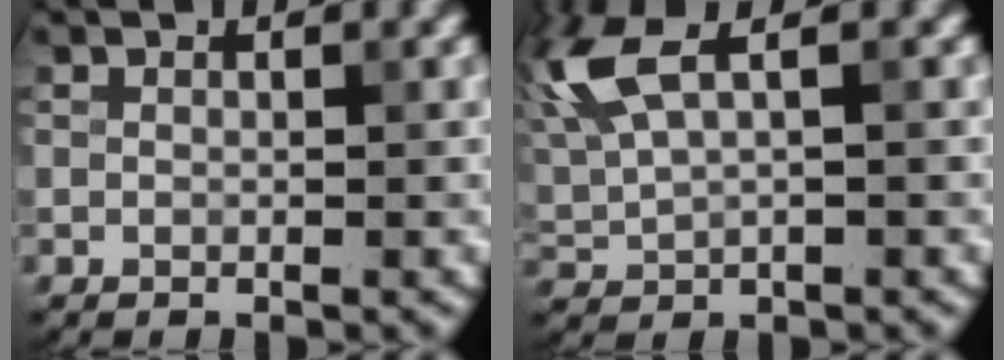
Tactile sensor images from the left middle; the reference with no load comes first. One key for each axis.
{"total": 6.3, "fx": 2.9, "fy": 2.2, "fz": 5.1, "tx": -0.134, "ty": 0.015, "tz": 0.057}